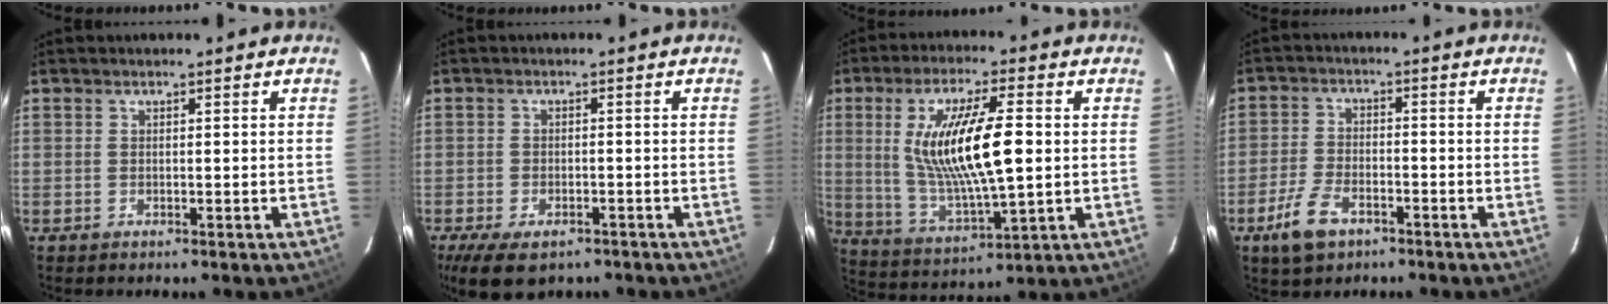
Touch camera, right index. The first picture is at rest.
{"total": 9.3, "force": [-6.2, 4.4, 5.3], "torque": [-0.120, -0.025, -0.100]}
{"total": 16.6, "force": [1.8, 4.3, 15.9], "torque": [-0.302, -0.006, 0.046]}
{"total": 7.7, "force": [-4.6, 3.9, 4.8], "torque": [-0.118, -0.003, -0.085]}